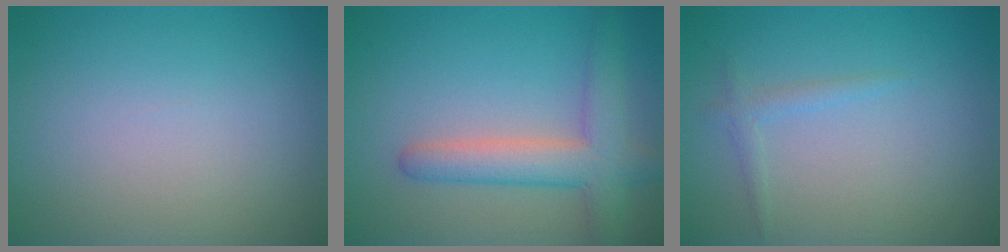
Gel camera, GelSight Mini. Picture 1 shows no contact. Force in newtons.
{"total": 4.9, "press": 4.9, "slide": 0.3}
{"total": 1.1, "press": 1.1, "slide": 0.1}